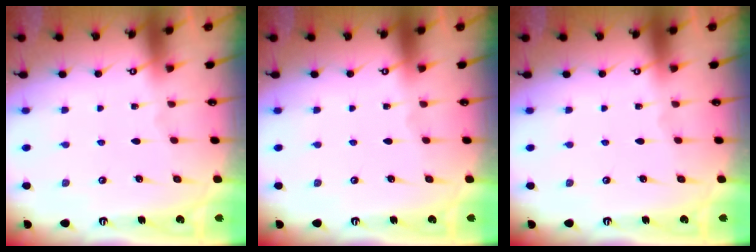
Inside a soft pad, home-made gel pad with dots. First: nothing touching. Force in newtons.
{"total": 0.0}
{"total": 0.0}